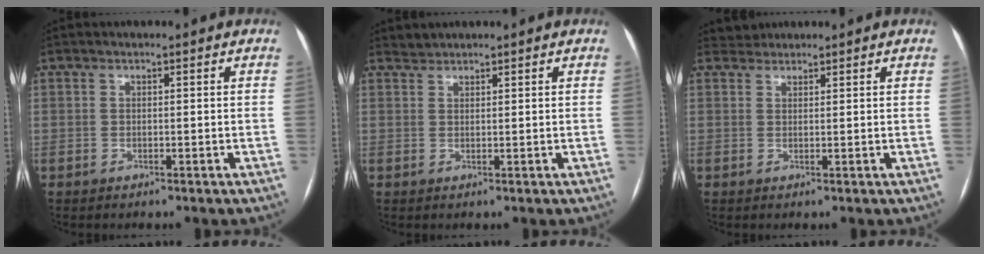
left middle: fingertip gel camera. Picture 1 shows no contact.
{"total": 1.1, "force": [1.0, 0.1, -0.3], "torque": [0.000, 0.005, 0.021]}
{"total": 1.6, "force": [1.5, 0.4, -0.6], "torque": [0.003, 0.012, 0.027]}